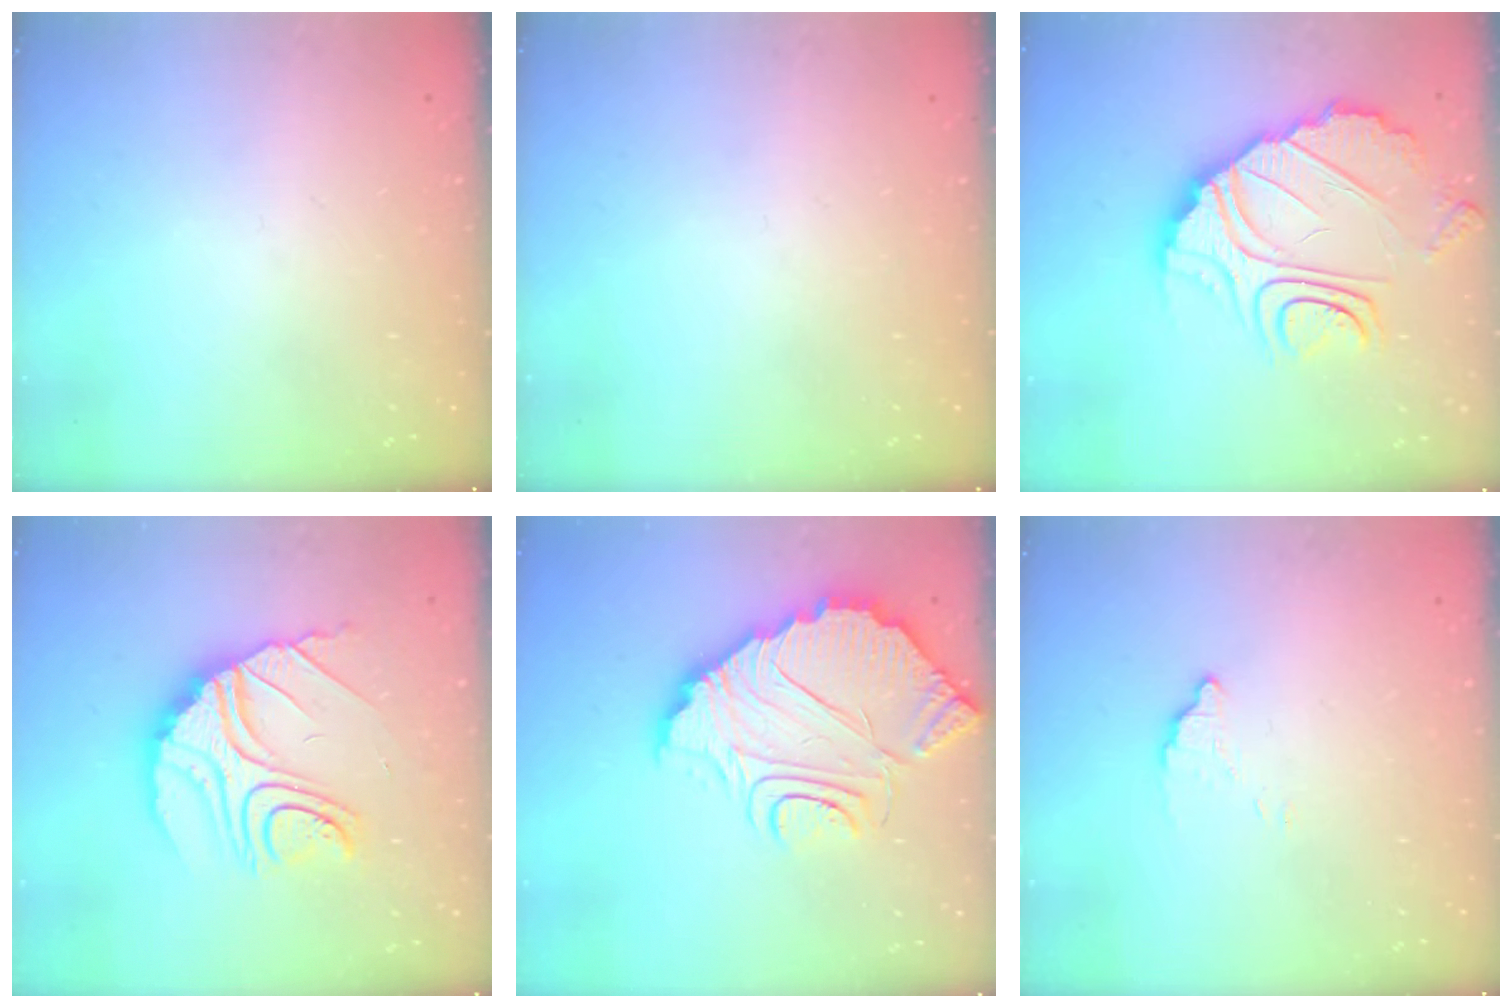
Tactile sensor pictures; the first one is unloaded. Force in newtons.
{"total": 0.0}
{"total": 14.3, "press": 14.2, "slide": 1.3}
{"total": 16.3, "press": 16.2, "slide": 1.3}
{"total": 14.8, "press": 14.7, "slide": 1.1}
{"total": 2.5, "press": 2.5, "slide": 0.1}